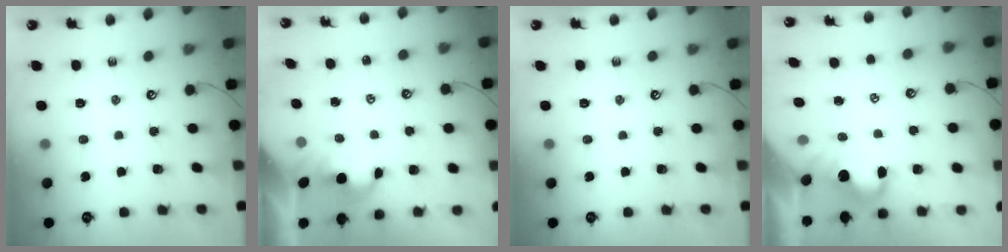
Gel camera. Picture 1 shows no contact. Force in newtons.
{"total": 2.0, "press": 1.9, "slide": 0.4}
{"total": 0.0}
{"total": 1.6, "press": 1.3, "slide": 0.8}